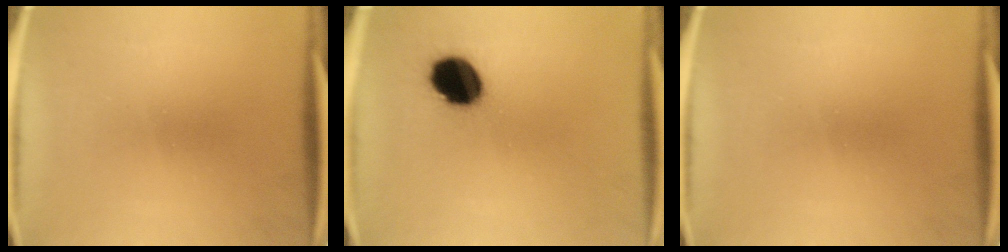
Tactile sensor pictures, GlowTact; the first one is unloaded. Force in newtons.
{"total": 11.8}
{"total": 0.0}